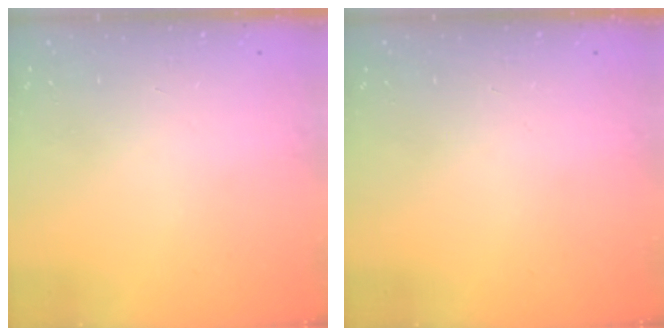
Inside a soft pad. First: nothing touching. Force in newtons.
{"total": 0.0}